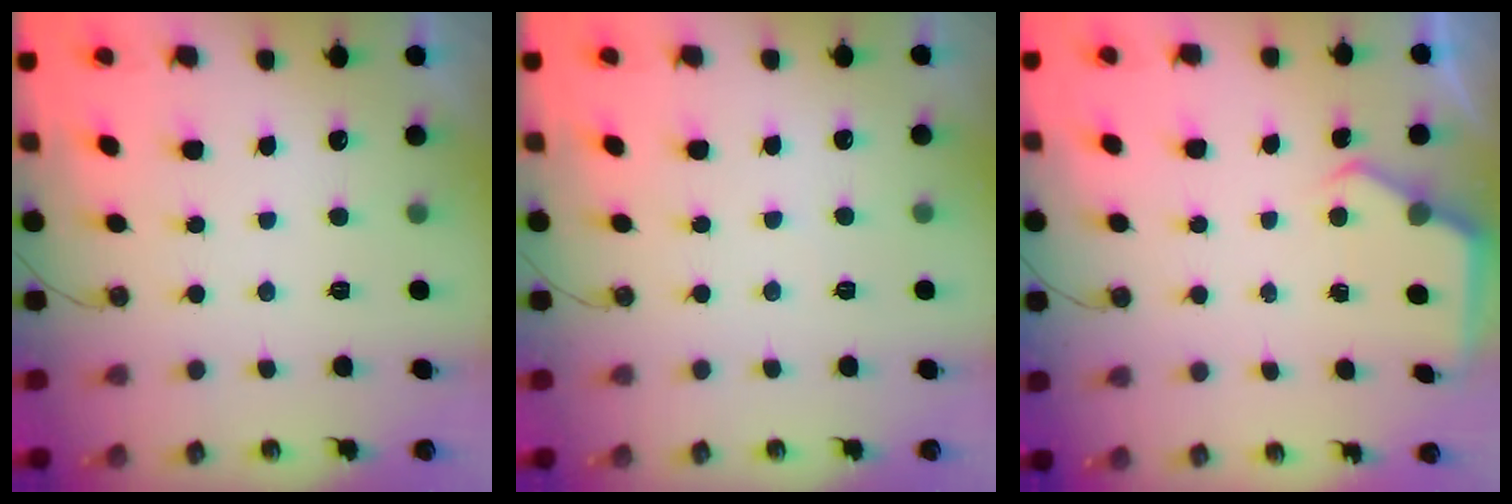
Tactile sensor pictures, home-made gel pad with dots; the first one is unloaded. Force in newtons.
{"total": 2.0, "press": 2.0, "slide": 0.4}
{"total": 3.9, "press": 3.9, "slide": 0.4}